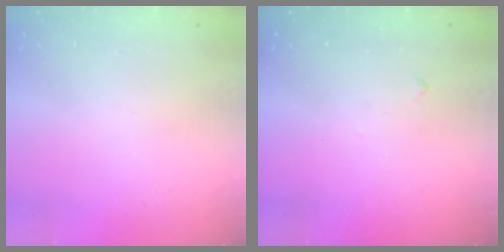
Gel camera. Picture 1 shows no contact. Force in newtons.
{"total": 2.9, "press": 2.8, "slide": 0.6}